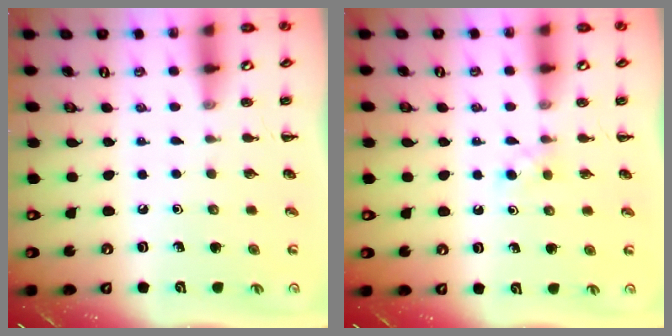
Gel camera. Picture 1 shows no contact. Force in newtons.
{"total": 2.7, "press": 2.5, "slide": 1.1}